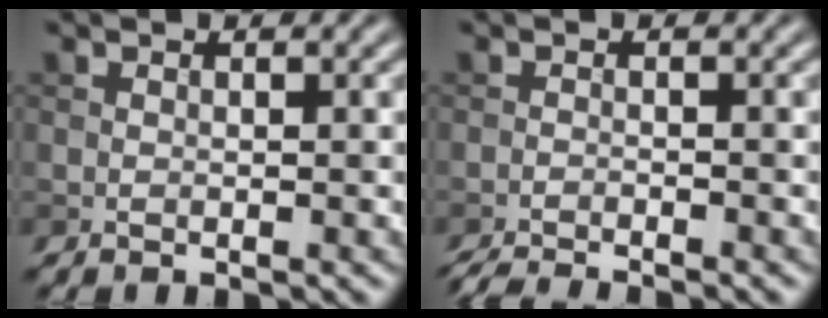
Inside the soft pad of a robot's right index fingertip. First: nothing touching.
{"total": 3.5, "force": [-3.2, 0.3, 1.3], "torque": [-0.023, -0.012, -0.059]}